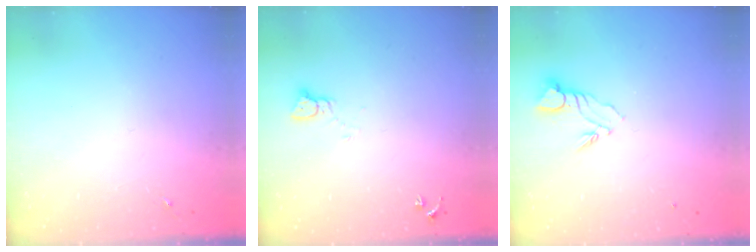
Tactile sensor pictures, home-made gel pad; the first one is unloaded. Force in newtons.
{"total": 2.2, "press": 2.2, "slide": 0.2}
{"total": 4.2, "press": 4.2, "slide": 0.1}